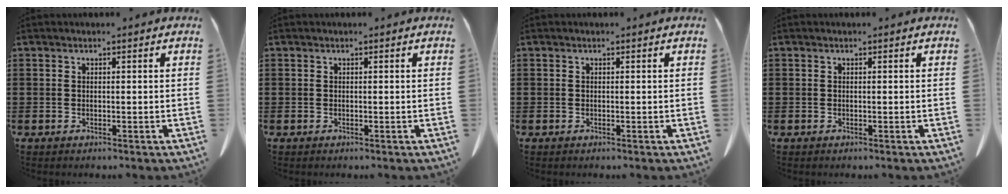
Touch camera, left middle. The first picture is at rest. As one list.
[{"total": 0.0}, {"total": 0.0}, {"total": 0.0}]